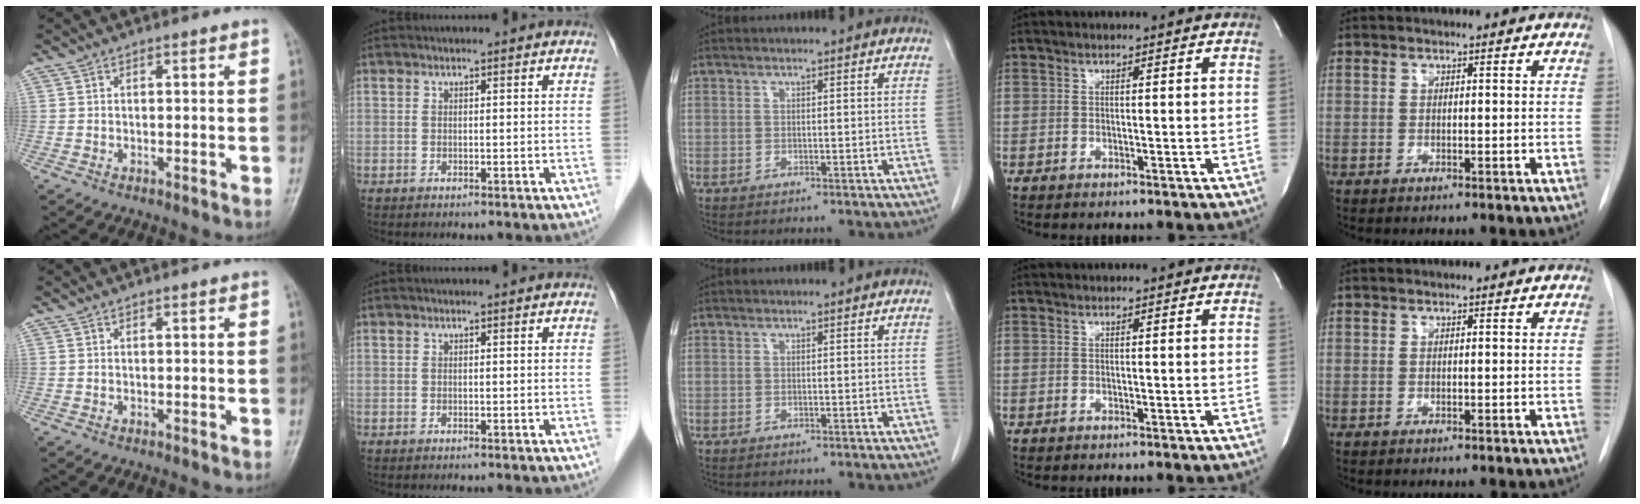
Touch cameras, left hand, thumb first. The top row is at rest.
{}